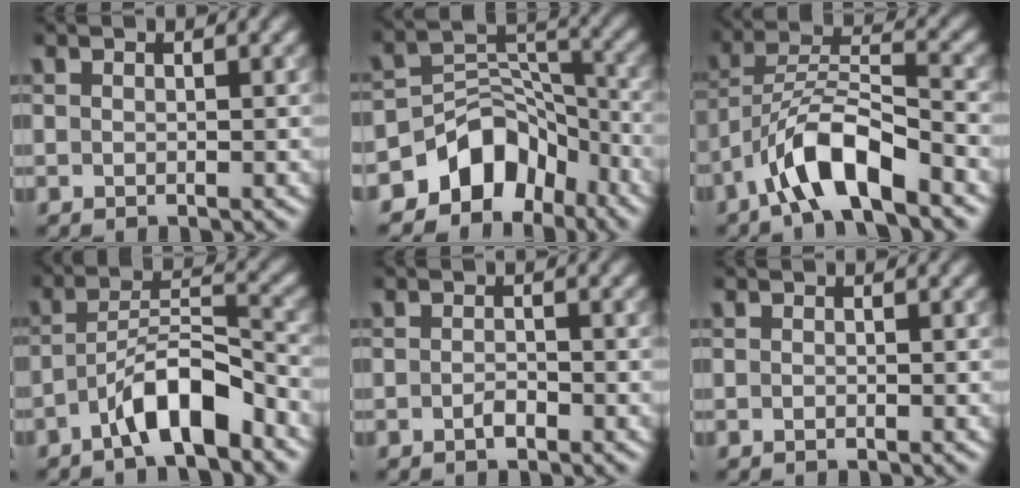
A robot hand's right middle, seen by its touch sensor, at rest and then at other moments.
{"total": 7.0, "force": [-4.9, 4.5, 2.3], "torque": [-0.011, -0.001, -0.089]}
{"total": 7.0, "force": [-4.4, 1.9, 5.1], "torque": [-0.093, 0.012, -0.084]}
{"total": 6.0, "force": [-3.6, 1.7, 4.4], "torque": [-0.076, 0.013, -0.065]}
{"total": 1.0, "force": [-0.6, 0.4, 0.7], "torque": [-0.015, 0.001, -0.011]}
{"total": 0.0}